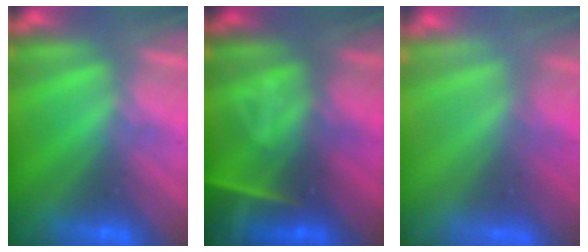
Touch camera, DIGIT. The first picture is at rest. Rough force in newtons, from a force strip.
{"total": 9.1}
{"total": 9.8}